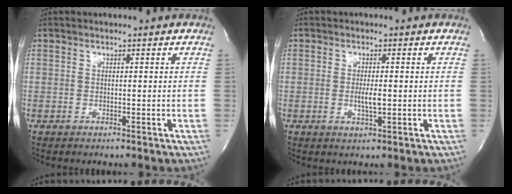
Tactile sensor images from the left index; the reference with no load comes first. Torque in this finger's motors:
{"motor_torque": [0.48, -0.07, 0.12, 0.03]}